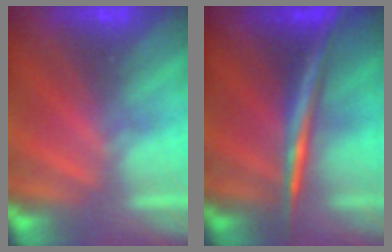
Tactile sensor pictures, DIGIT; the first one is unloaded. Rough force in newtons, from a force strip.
{"total": 2.9}